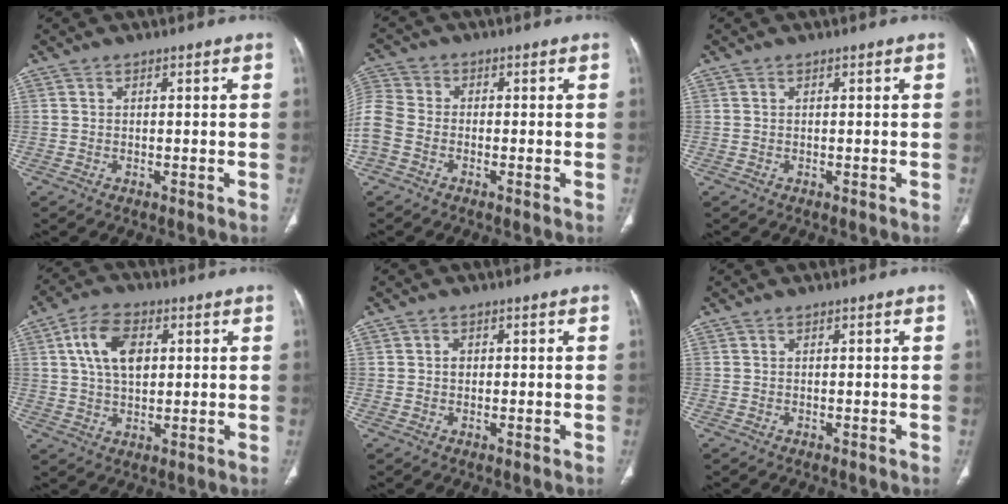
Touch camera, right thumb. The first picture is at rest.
{"total": 8.9, "force": [-2.7, 6.6, 5.3], "torque": [-0.135, 0.014, -0.062]}
{"total": 0.0}
{"total": 9.8, "force": [2.6, 6.0, 7.3], "torque": [-0.121, 0.001, 0.045]}
{"total": 1.3, "force": [0.1, 1.2, 0.6], "torque": [-0.003, 0.003, 0.001]}
{"total": 0.0}